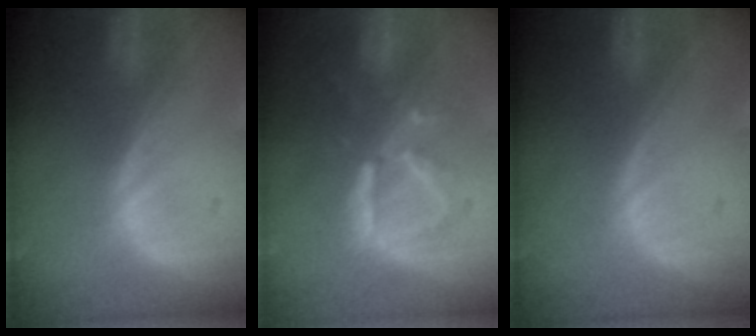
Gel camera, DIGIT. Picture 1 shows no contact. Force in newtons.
{"total": 8.1, "press": 7.4, "slide": 3.4}
{"total": 0.0}